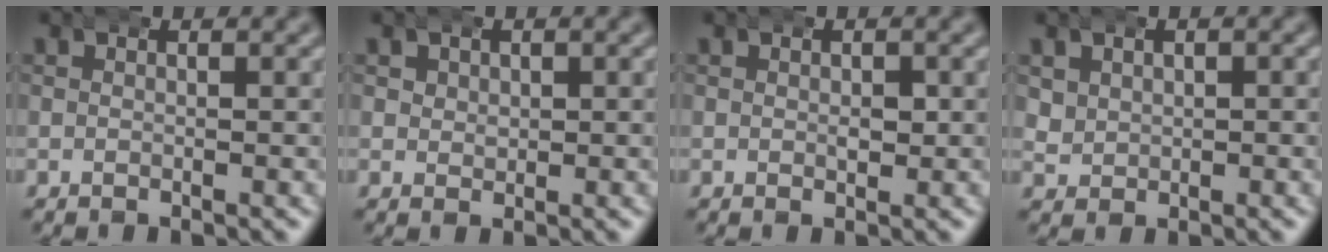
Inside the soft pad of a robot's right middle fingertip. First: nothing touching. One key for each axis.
{"total": 1.5, "fx": 0.6, "fy": 1.3, "fz": 0.6, "tx": -0.011, "ty": -0.007, "tz": 0.016}
{"total": 1.1, "fx": 0.1, "fy": 0.7, "fz": 0.8, "tx": -0.016, "ty": -0.004, "tz": 0.002}
{"total": 2.7, "fx": 0.8, "fy": 2.4, "fz": 0.9, "tx": -0.030, "ty": -0.007, "tz": 0.023}